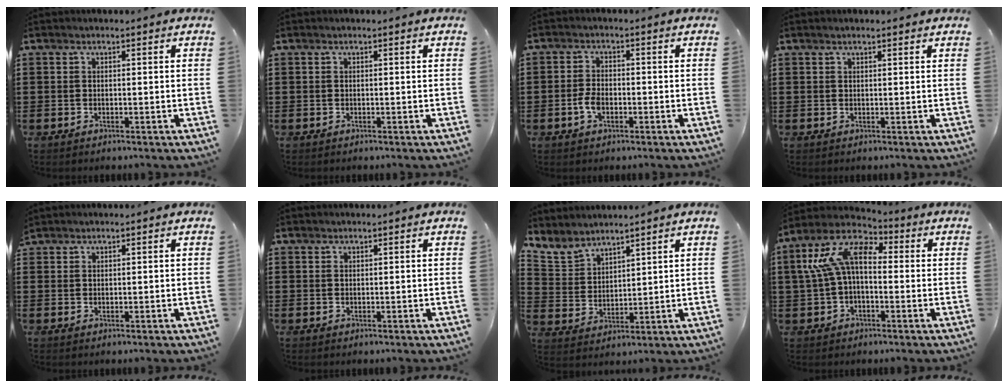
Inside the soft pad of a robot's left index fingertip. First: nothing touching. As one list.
[{"total": 0.0}, {"total": 3.2, "force": [-1.0, 1.8, 2.5], "torque": [-0.067, -0.005, -0.023]}, {"total": 0.8, "force": [0.6, 0.0, 0.5], "torque": [-0.011, 0.000, 0.011]}, {"total": 1.0, "force": [1.0, 0.1, 0.0], "torque": [-0.003, 0.000, 0.021]}, {"total": 0.7, "force": [0.7, 0.2, 0.0], "torque": [-0.001, 0.000, 0.014]}, {"total": 5.2, "force": [4.8, 2.0, 0.6], "torque": [-0.034, -0.020, 0.090]}, {"total": 10.3, "force": [1.6, 5.7, 8.5], "torque": [-0.198, -0.002, 0.022]}]